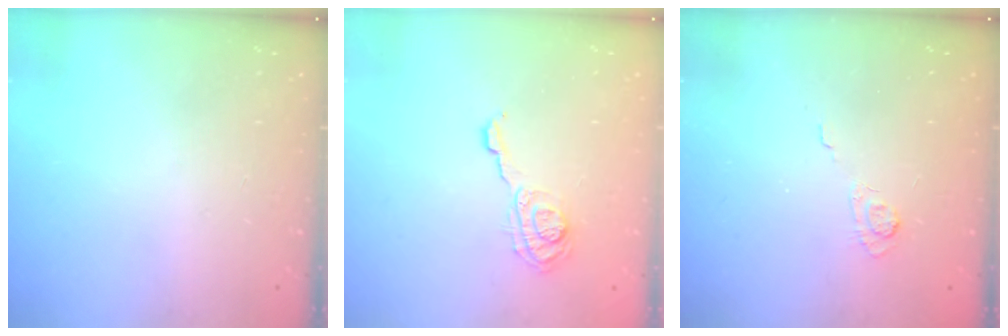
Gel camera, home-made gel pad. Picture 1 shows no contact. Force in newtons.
{"total": 9.2, "press": 9.2, "slide": 0.4}
{"total": 3.1, "press": 2.7, "slide": 1.6}